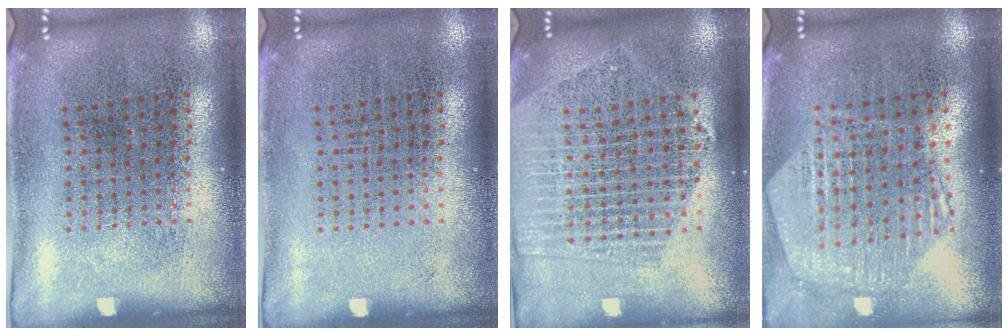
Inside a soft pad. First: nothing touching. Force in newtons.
{"total": 0.0}
{"total": 2.1, "press": 2.0, "slide": 0.9}
{"total": 1.2, "press": 1.2, "slide": 0.1}